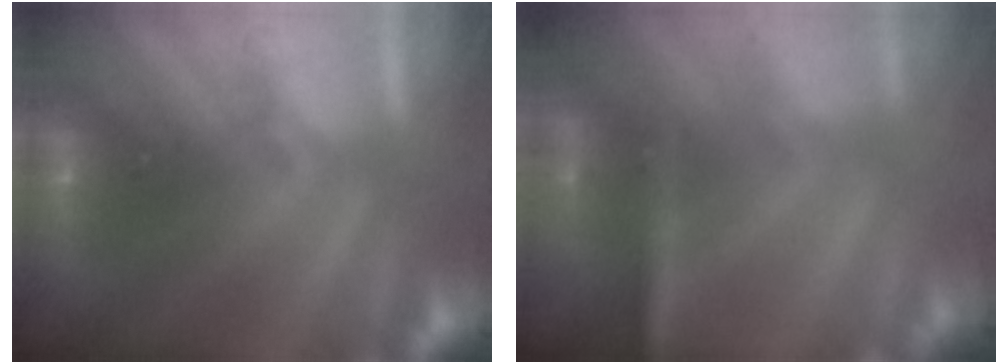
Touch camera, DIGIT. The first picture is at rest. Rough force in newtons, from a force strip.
{"total": 2.9}